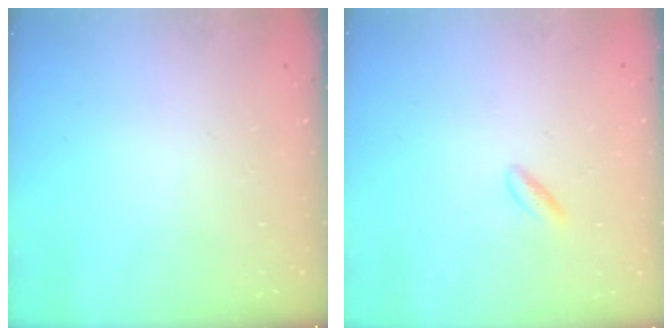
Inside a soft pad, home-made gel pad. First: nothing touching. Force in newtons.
{"total": 2.2, "press": 1.9, "slide": 1.2}